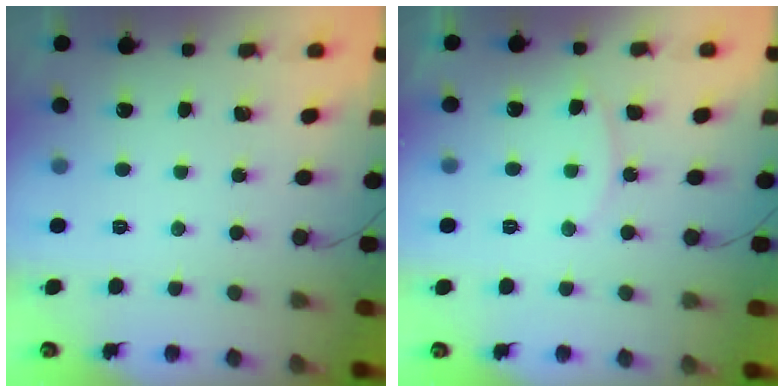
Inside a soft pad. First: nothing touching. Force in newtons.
{"total": 7.9, "press": 7.7, "slide": 1.3}